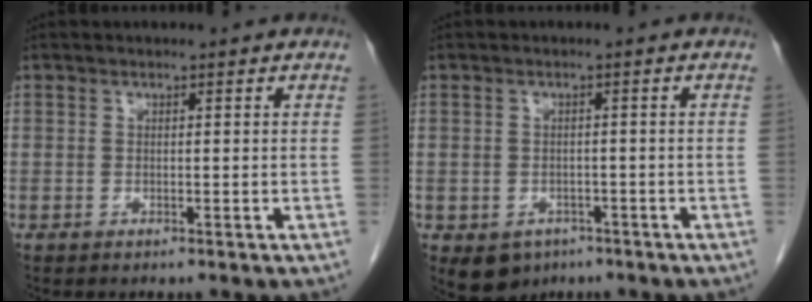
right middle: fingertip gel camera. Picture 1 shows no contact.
{"total": 5.2, "force": [-3.1, 3.7, 1.8], "torque": [-0.032, -0.001, -0.039]}